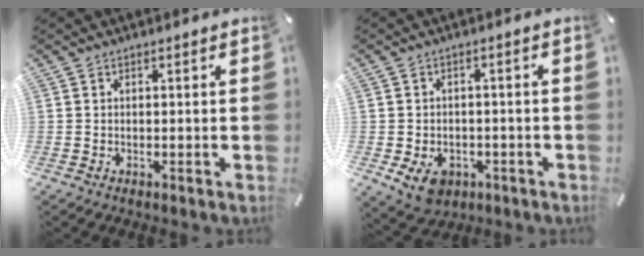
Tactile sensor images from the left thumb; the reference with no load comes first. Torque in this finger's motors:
{"motor_torque": [0.28, 1.58, 0.59, 0.23, 0.07]}